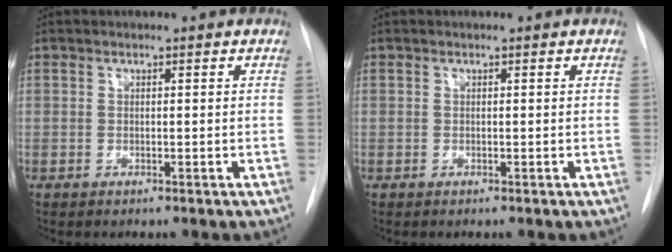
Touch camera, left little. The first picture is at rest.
{"total": 0.0}